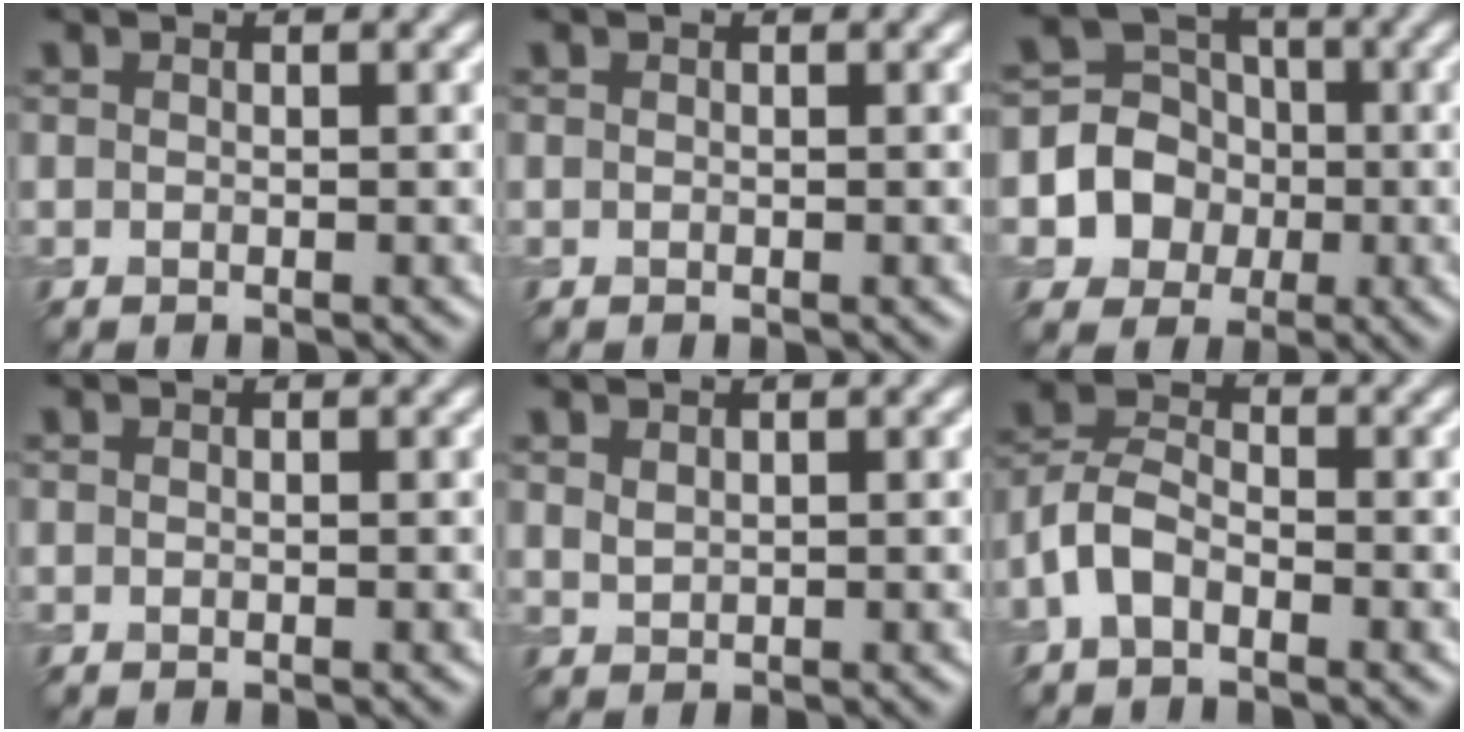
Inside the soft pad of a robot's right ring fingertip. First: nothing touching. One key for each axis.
{"total": 0.0}
{"total": 7.0, "fx": -1.6, "fy": 6.6, "fz": 1.7, "tx": -0.023, "ty": 0.018, "tz": -0.055}
{"total": 0.0}
{"total": 1.0, "fx": 0.8, "fy": 0.5, "fz": 0.5, "tx": -0.015, "ty": -0.001, "tz": 0.020}
{"total": 3.4, "fx": -1.8, "fy": 1.9, "fz": 2.2, "tx": -0.046, "ty": 0.009, "tz": -0.047}